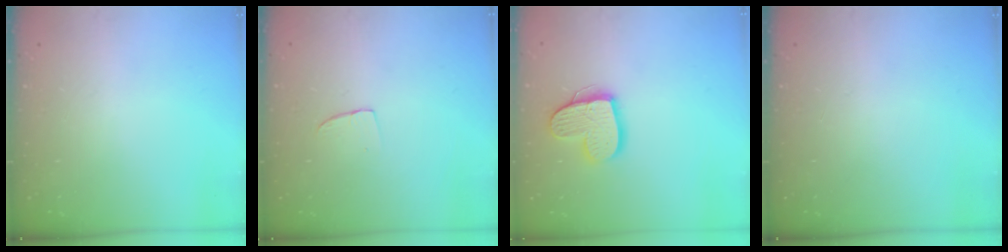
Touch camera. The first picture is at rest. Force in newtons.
{"total": 2.9, "press": 2.9, "slide": 0.2}
{"total": 13.4, "press": 13.4, "slide": 0.8}
{"total": 0.0}